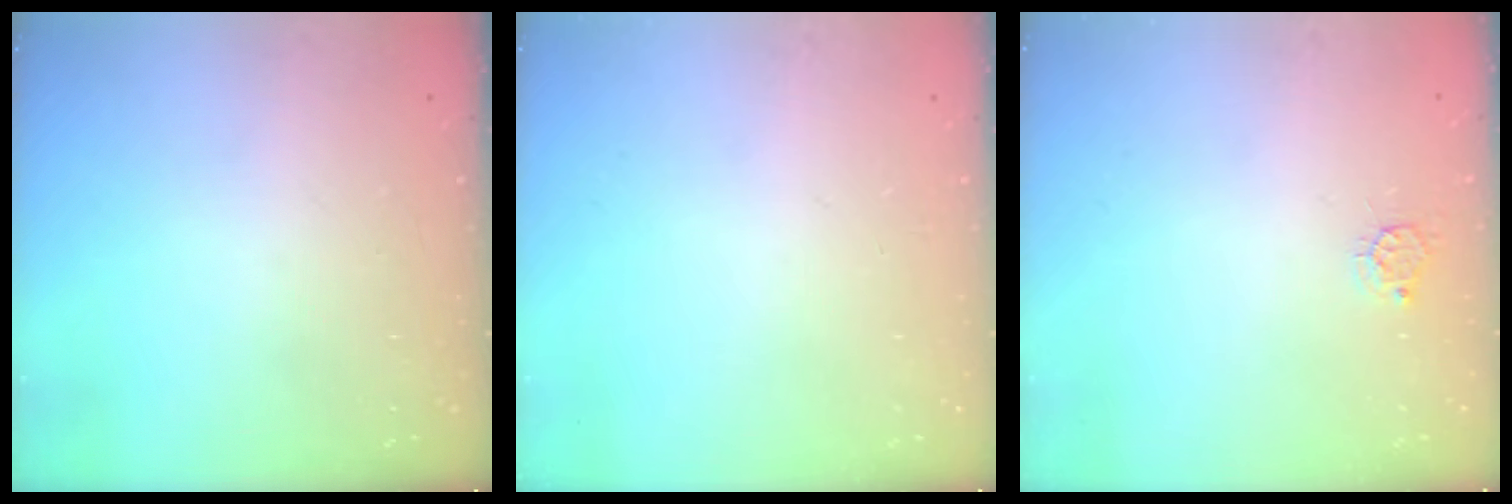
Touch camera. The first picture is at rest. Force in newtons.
{"total": 0.0}
{"total": 4.1, "press": 4.0, "slide": 0.4}